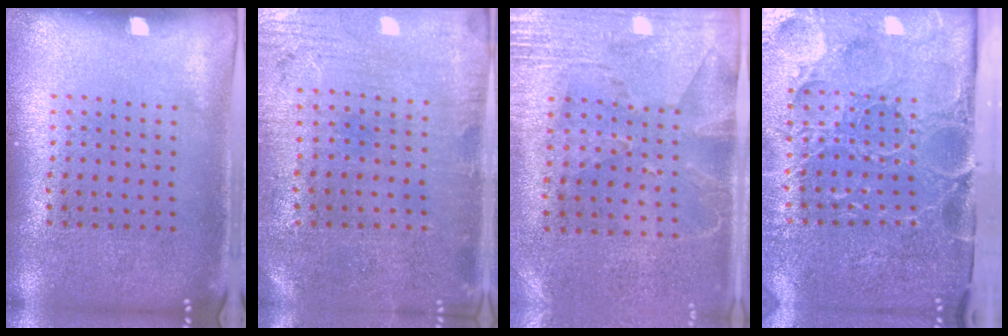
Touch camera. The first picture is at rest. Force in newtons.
{"total": 0.6, "press": 0.4, "slide": 0.5}
{"total": 2.7, "press": 2.3, "slide": 1.5}
{"total": 5.2, "press": 4.2, "slide": 3.1}